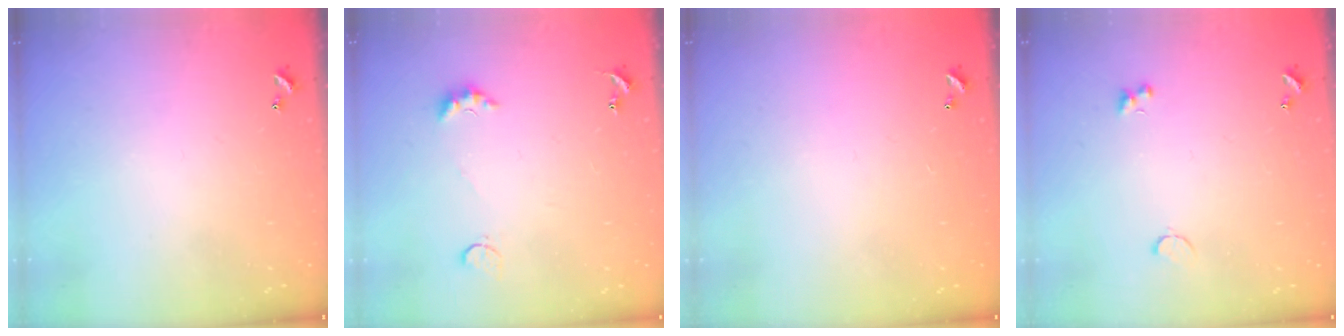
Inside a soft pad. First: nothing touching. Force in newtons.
{"total": 3.6, "press": 3.6, "slide": 0.6}
{"total": 2.9, "press": 2.9, "slide": 0.1}
{"total": 1.4, "press": 1.3, "slide": 0.5}